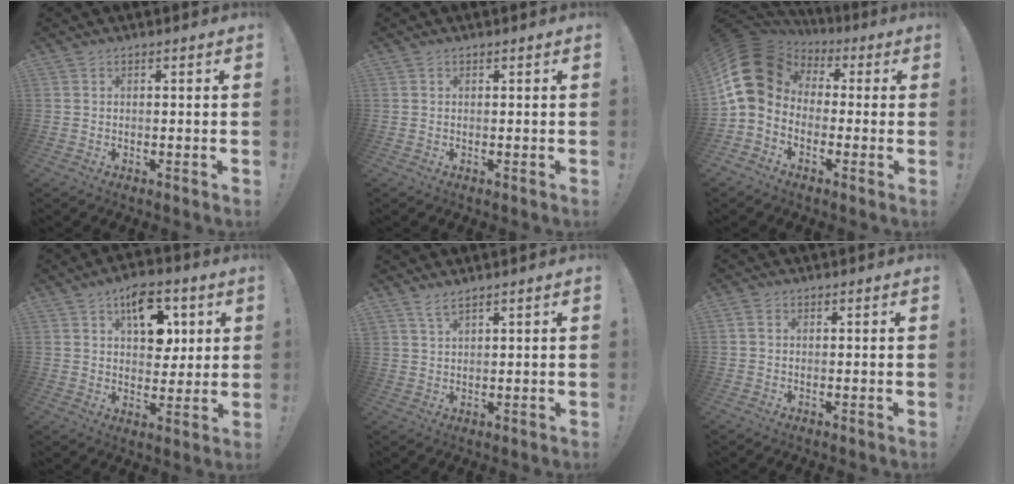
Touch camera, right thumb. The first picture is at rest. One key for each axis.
{"total": 0.0}
{"total": 14.2, "fx": 1.5, "fy": 11.0, "fz": 8.9, "tx": -0.179, "ty": 0.002, "tz": 0.033}
{"total": 12.8, "fx": 5.6, "fy": 8.2, "fz": 8.2, "tx": -0.101, "ty": -0.016, "tz": 0.101}
{"total": 3.0, "fx": 2.5, "fy": 0.3, "fz": 1.6, "tx": -0.033, "ty": -0.012, "tz": 0.044}
{"total": 1.7, "fx": 0.4, "fy": 1.2, "fz": 1.0, "tx": -0.012, "ty": 0.002, "tz": 0.007}